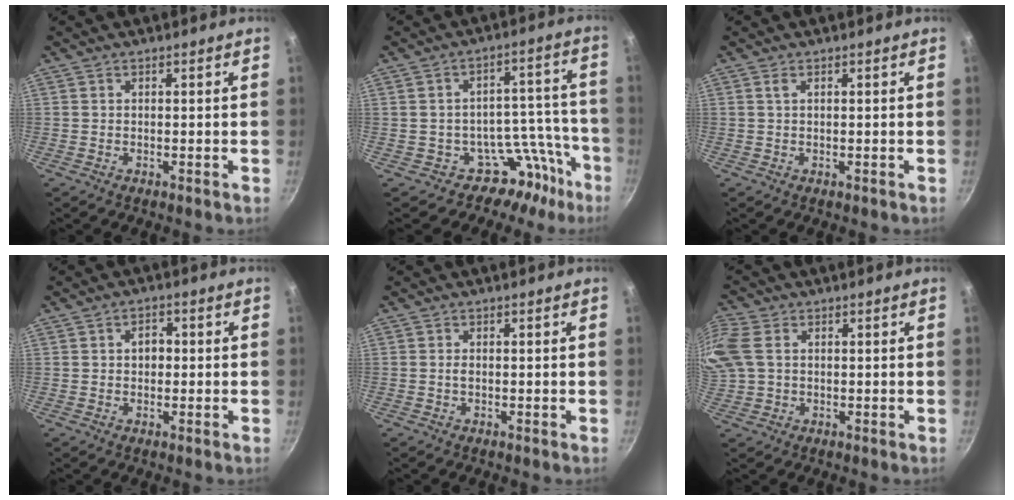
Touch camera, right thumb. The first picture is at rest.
{"total": 11.5, "force": [-7.5, 8.7, 1.1], "torque": [0.087, 0.111, -0.108]}
{"total": 0.8, "force": [0.2, 0.0, 0.8], "torque": [-0.014, 0.000, 0.002]}
{"total": 3.2, "force": [0.2, 2.4, 2.0], "torque": [-0.014, 0.009, 0.001]}
{"total": 0.7, "force": [-0.1, 0.5, 0.5], "torque": [-0.011, 0.003, -0.002]}
{"total": 7.5, "force": [1.5, 5.5, 4.9], "torque": [-0.112, 0.011, 0.026]}